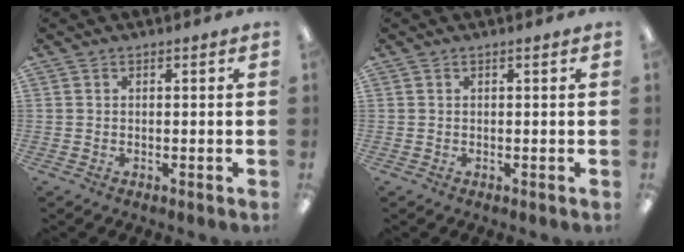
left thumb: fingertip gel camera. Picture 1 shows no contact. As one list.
[{"total": 0.0}]